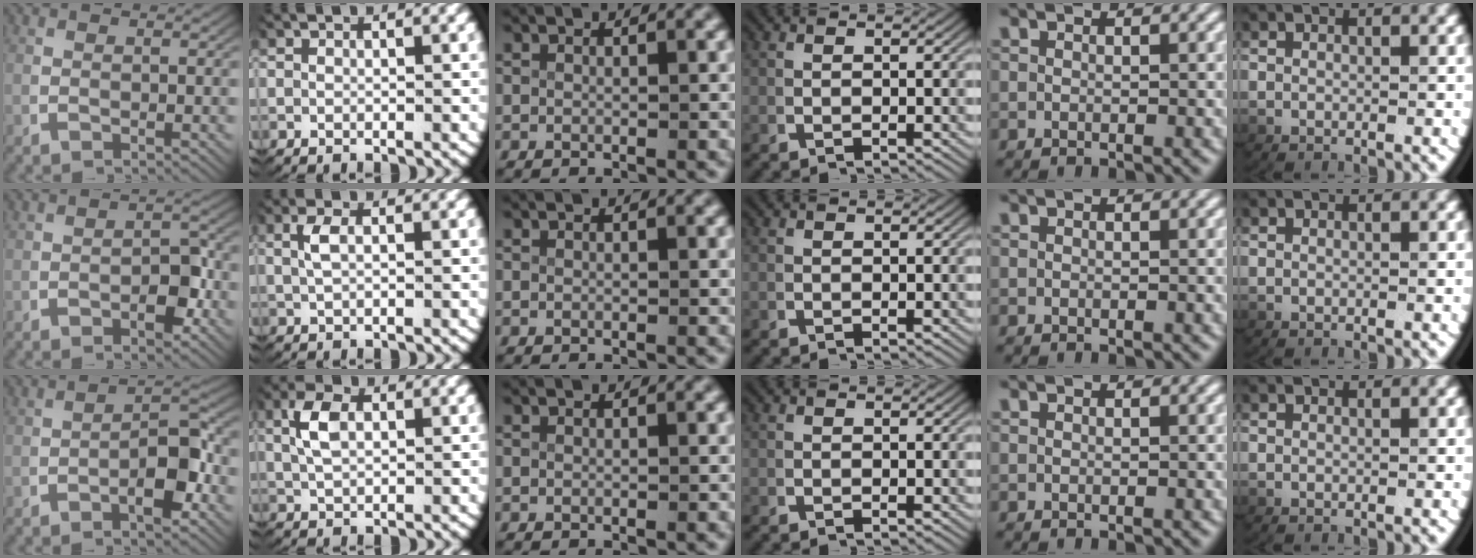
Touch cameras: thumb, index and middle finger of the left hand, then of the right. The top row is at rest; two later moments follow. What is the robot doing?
{"motion": "lift_and_place", "object": "key"}